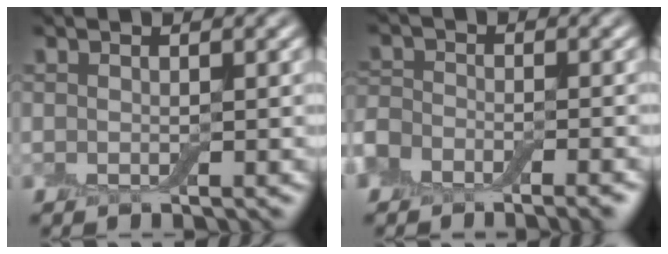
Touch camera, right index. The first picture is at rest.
{"total": 6.1, "force": [-4.5, 3.2, 2.6], "torque": [-0.028, -0.006, -0.074]}